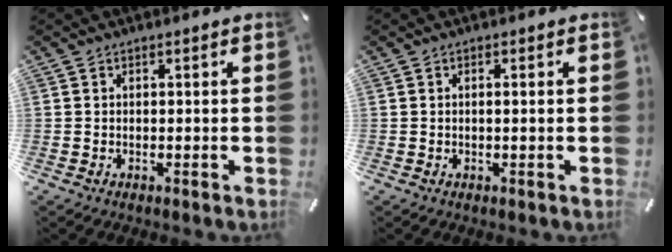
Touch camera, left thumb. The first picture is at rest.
{"total": 0.9, "force": [0.0, -0.1, 0.9], "torque": [-0.017, -0.002, 0.000]}